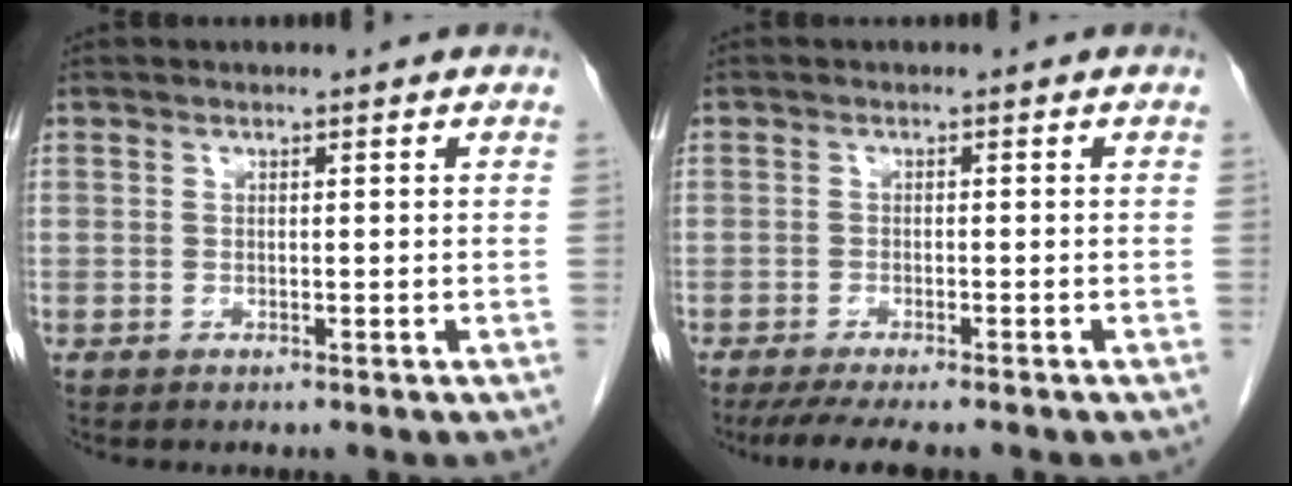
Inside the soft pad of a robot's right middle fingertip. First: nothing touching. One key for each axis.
{"total": 7.4, "fx": -6.2, "fy": 1.1, "fz": 4.0, "tx": -0.054, "ty": -0.013, "tz": -0.095}